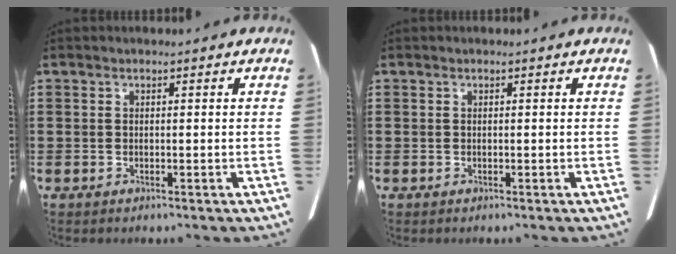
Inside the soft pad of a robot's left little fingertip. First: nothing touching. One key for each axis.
{"total": 0.0}